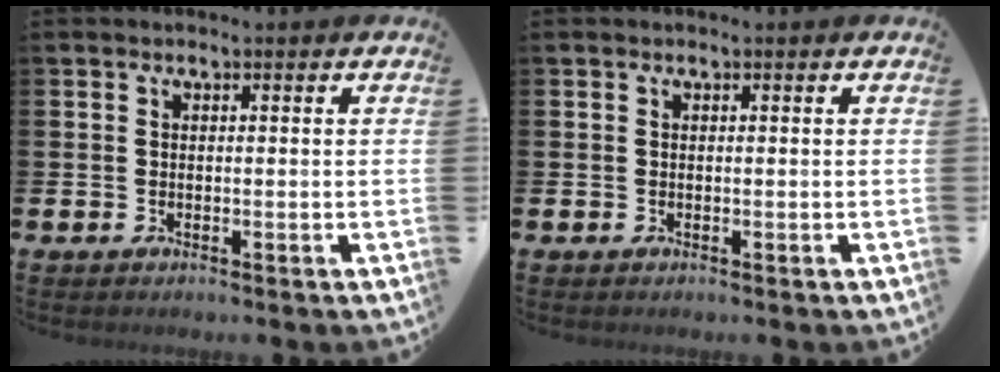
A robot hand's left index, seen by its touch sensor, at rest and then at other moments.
{"total": 0.0}